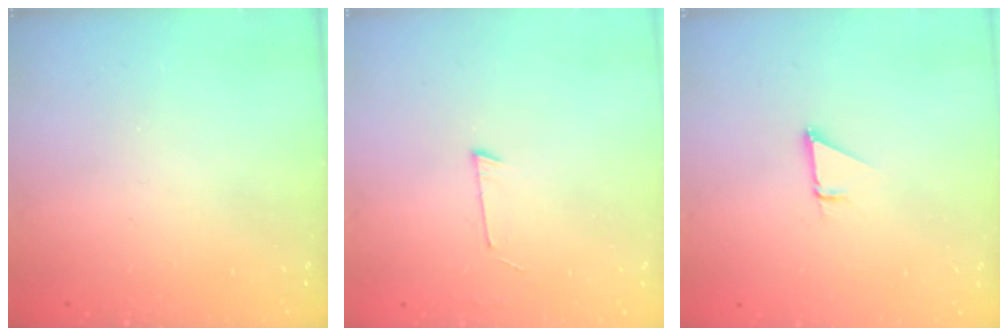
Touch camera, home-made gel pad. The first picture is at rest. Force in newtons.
{"total": 2.7, "press": 2.7, "slide": 0.2}
{"total": 0.9, "press": 0.9, "slide": 0.1}